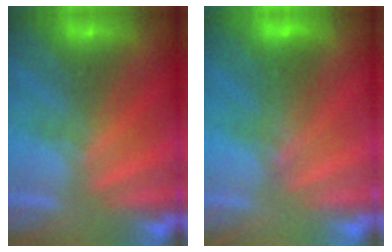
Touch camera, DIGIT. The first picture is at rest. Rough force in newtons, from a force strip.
{"total": 1.8}